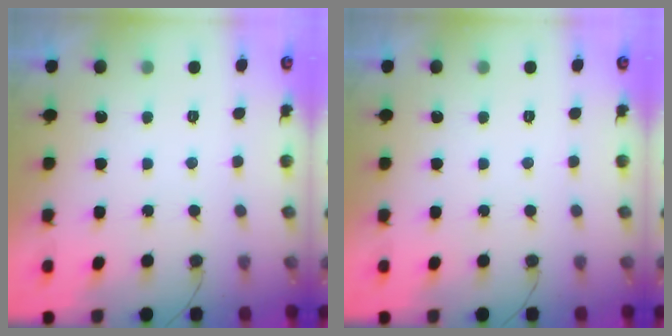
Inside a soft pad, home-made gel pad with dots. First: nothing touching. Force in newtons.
{"total": 0.0}